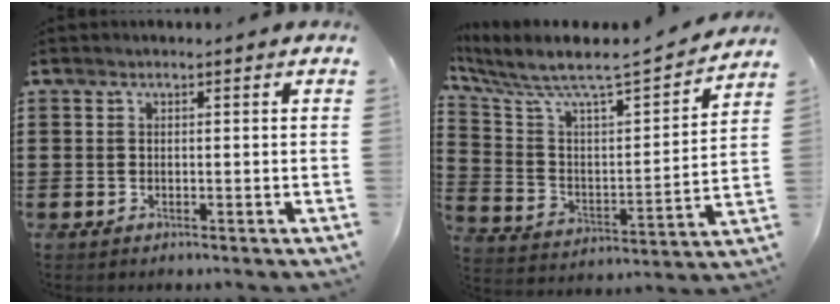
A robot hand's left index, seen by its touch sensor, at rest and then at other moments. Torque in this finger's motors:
{"motor_torque": [1.15, -0.99, 0.69, 0.19]}